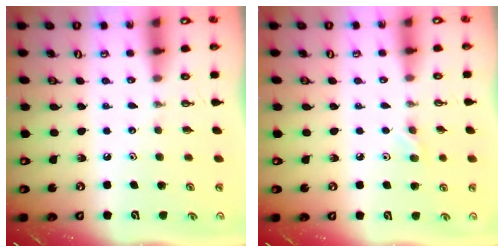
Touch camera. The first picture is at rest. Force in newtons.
{"total": 3.8, "press": 3.7, "slide": 1.0}